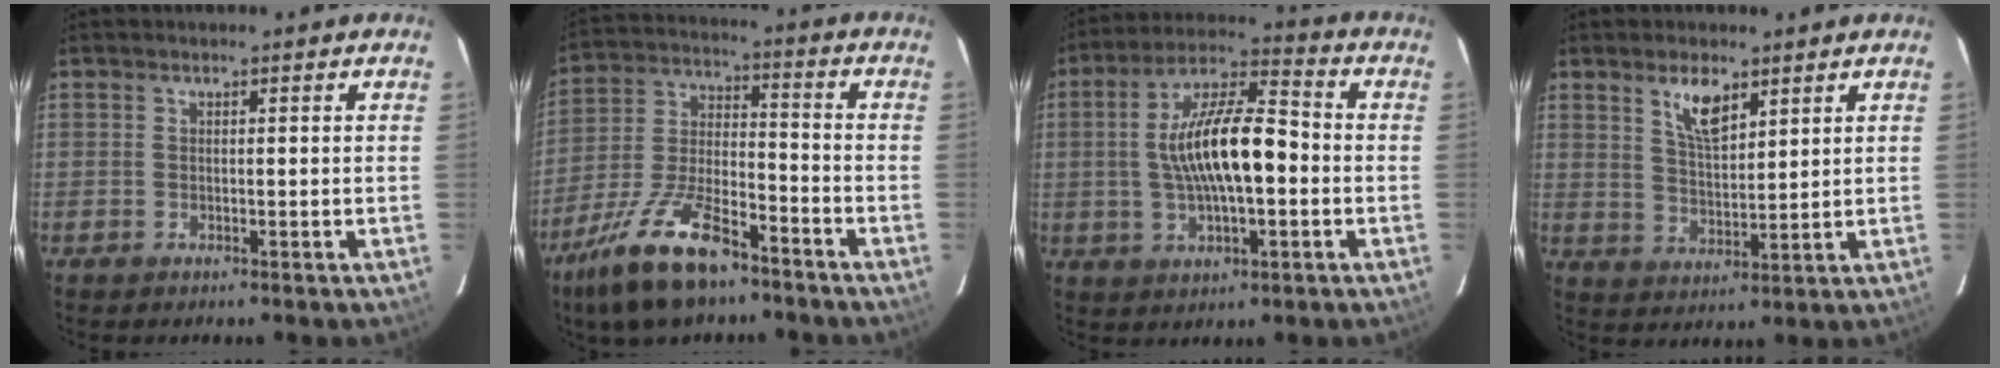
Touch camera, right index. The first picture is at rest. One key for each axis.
{"total": 16.7, "fx": -11.4, "fy": 6.0, "fz": 10.7, "tx": -0.227, "ty": -0.014, "tz": -0.209}
{"total": 15.0, "fx": -1.0, "fy": 5.0, "fz": 14.1, "tx": -0.256, "ty": 0.016, "tz": -0.018}
{"total": 6.7, "fx": 4.1, "fy": 2.6, "fz": 4.7, "tx": -0.082, "ty": 0.001, "tz": 0.081}